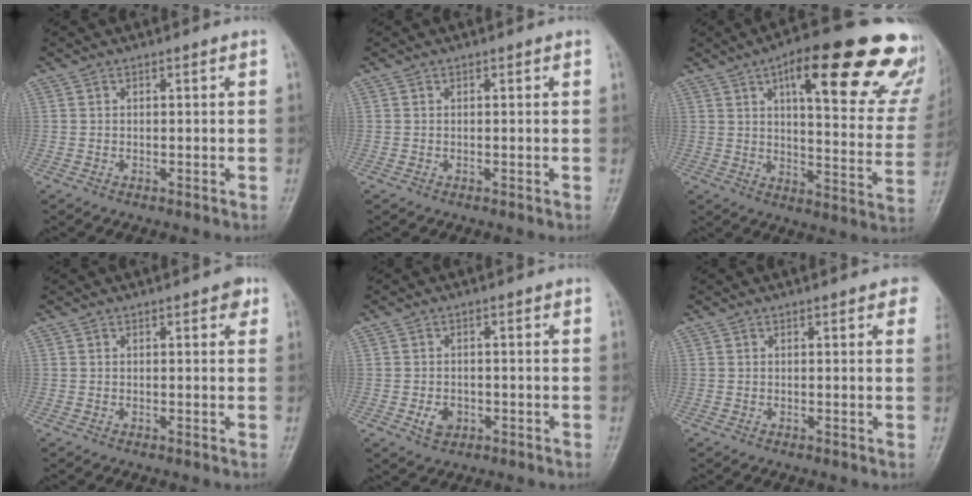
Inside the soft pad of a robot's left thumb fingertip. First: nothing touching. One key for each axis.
{"total": 0.0}
{"total": 28.2, "fx": 16.2, "fy": 8.8, "fz": 21.2, "tx": -0.237, "ty": -0.041, "tz": 0.208}
{"total": 2.1, "fx": 1.0, "fy": 1.0, "fz": 1.5, "tx": -0.010, "ty": -0.001, "tz": 0.009}
{"total": 3.3, "fx": -1.1, "fy": 2.6, "fz": 1.8, "tx": -0.022, "ty": 0.002, "tz": -0.014}
{"total": 6.4, "fx": 4.1, "fy": 2.1, "fz": 4.5, "tx": -0.027, "ty": -0.006, "tz": 0.037}